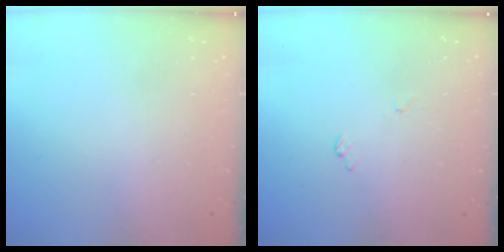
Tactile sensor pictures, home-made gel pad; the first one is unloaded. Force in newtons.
{"total": 5.5, "press": 5.5, "slide": 0.5}